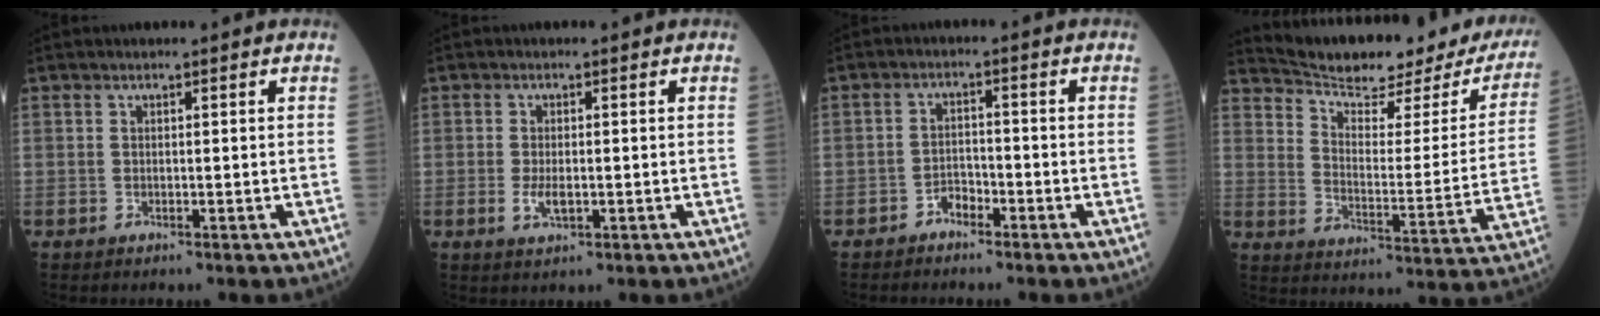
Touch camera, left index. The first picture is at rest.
{"total": 2.5, "force": [-0.6, 1.0, 2.2], "torque": [-0.051, -0.006, -0.008]}
{"total": 2.3, "force": [-2.0, 1.0, 0.8], "torque": [-0.012, 0.001, -0.037]}
{"total": 23.3, "force": [20.7, 5.6, 9.1], "torque": [-0.131, -0.038, 0.265]}